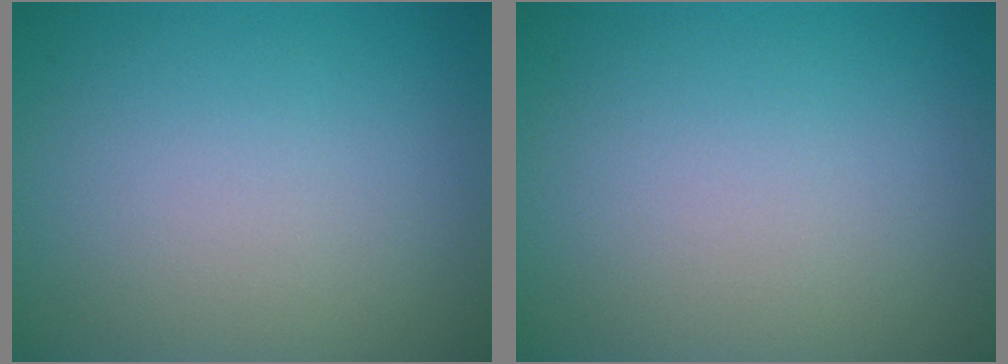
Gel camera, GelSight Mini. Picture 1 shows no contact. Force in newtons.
{"total": 0.0}